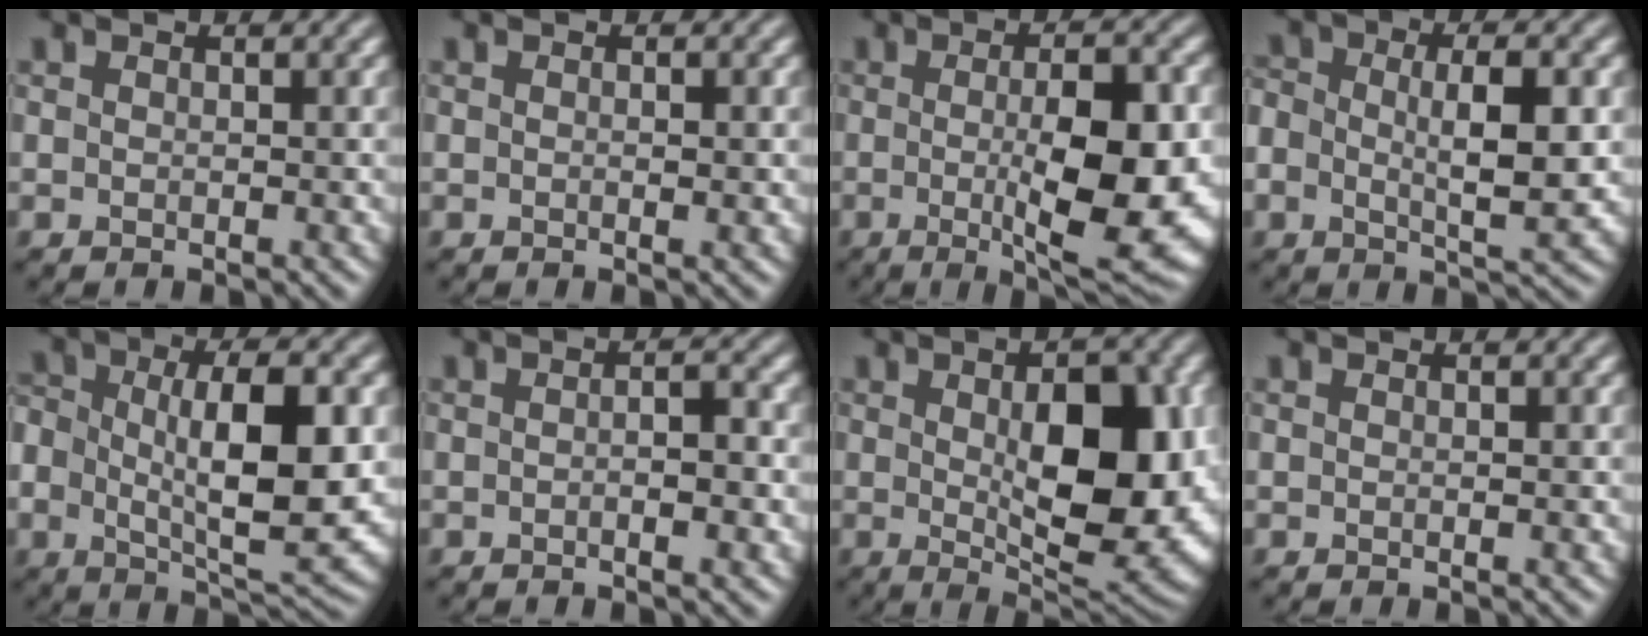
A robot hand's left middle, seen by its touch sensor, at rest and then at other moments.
{"total": 1.0, "force": [0.0, 0.1, 1.0], "torque": [-0.015, -0.002, -0.001]}
{"total": 10.5, "force": [-0.8, 2.8, 10.1], "torque": [-0.140, -0.014, -0.008]}
{"total": 6.1, "force": [-0.1, 2.5, 5.5], "torque": [-0.091, -0.004, -0.003]}
{"total": 10.1, "force": [-0.1, 4.5, 9.1], "torque": [-0.145, -0.004, -0.001]}
{"total": 2.6, "force": [-0.3, 0.5, 2.5], "torque": [-0.035, -0.001, -0.005]}
{"total": 12.3, "force": [0.5, 5.1, 11.2], "torque": [-0.147, -0.007, 0.016]}
{"total": 0.0}